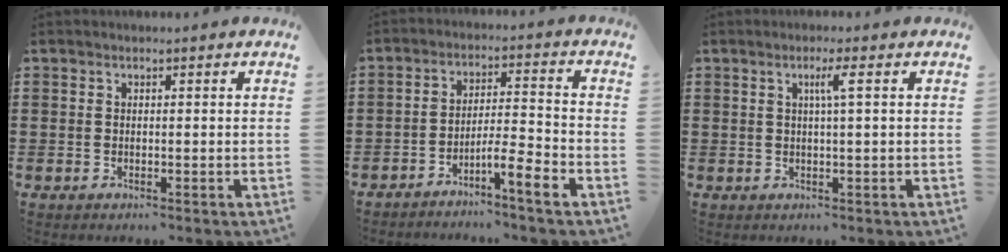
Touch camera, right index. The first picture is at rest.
{"total": 5.9, "force": [-4.3, 0.2, 4.0], "torque": [-0.068, -0.003, -0.081]}
{"total": 2.6, "force": [0.6, -0.2, 2.5], "torque": [-0.048, -0.001, 0.007]}